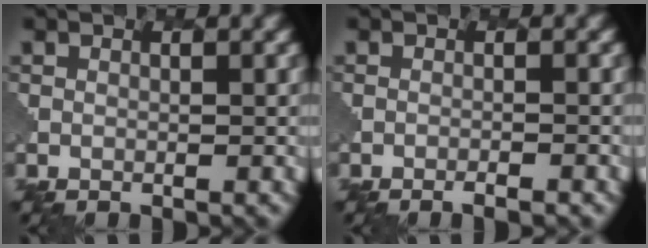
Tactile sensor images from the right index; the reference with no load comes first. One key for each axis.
{"total": 1.7, "fx": -1.3, "fy": 0.4, "fz": 1.0, "tx": -0.004, "ty": 0.010, "tz": -0.023}